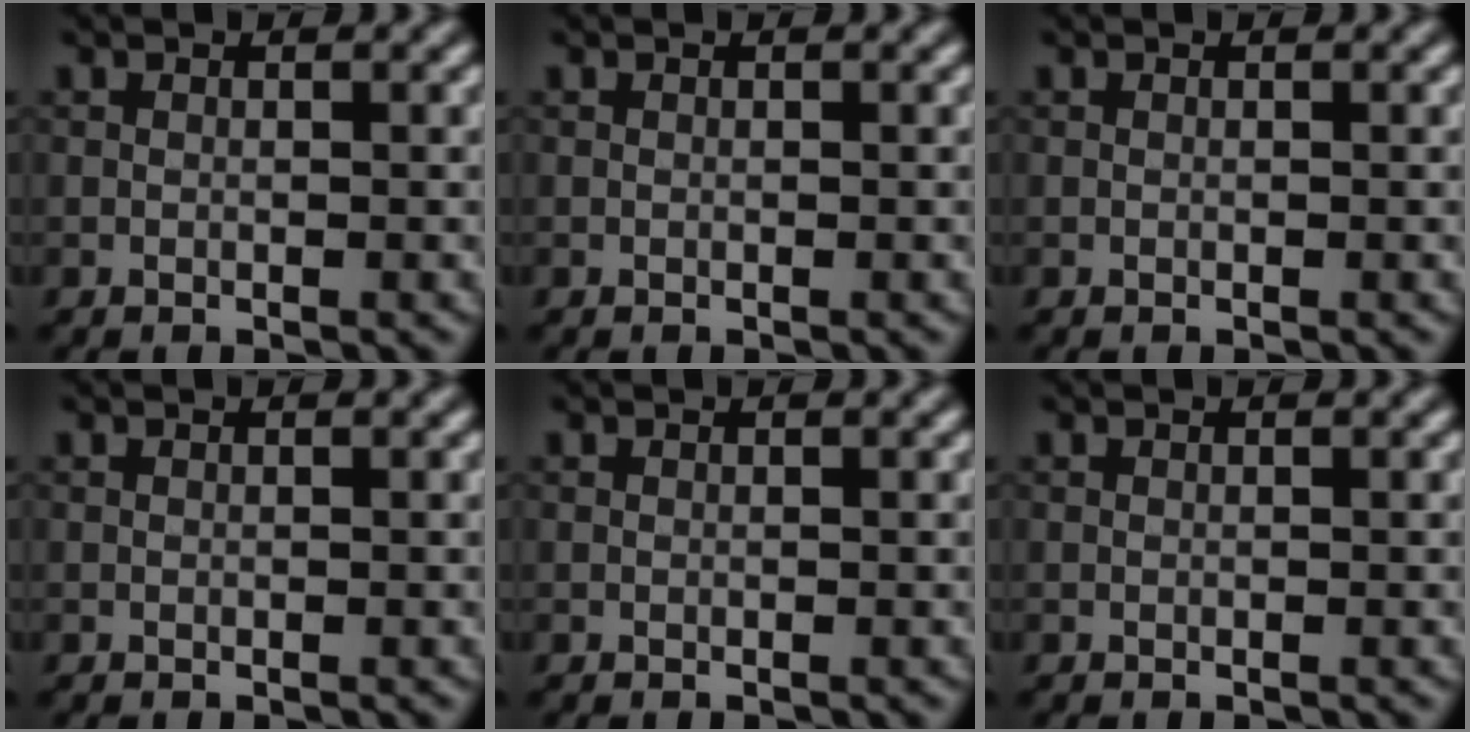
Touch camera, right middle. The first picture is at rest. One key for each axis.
{"total": 0.0}
{"total": 0.0}
{"total": 0.0}
{"total": 0.0}
{"total": 0.0}